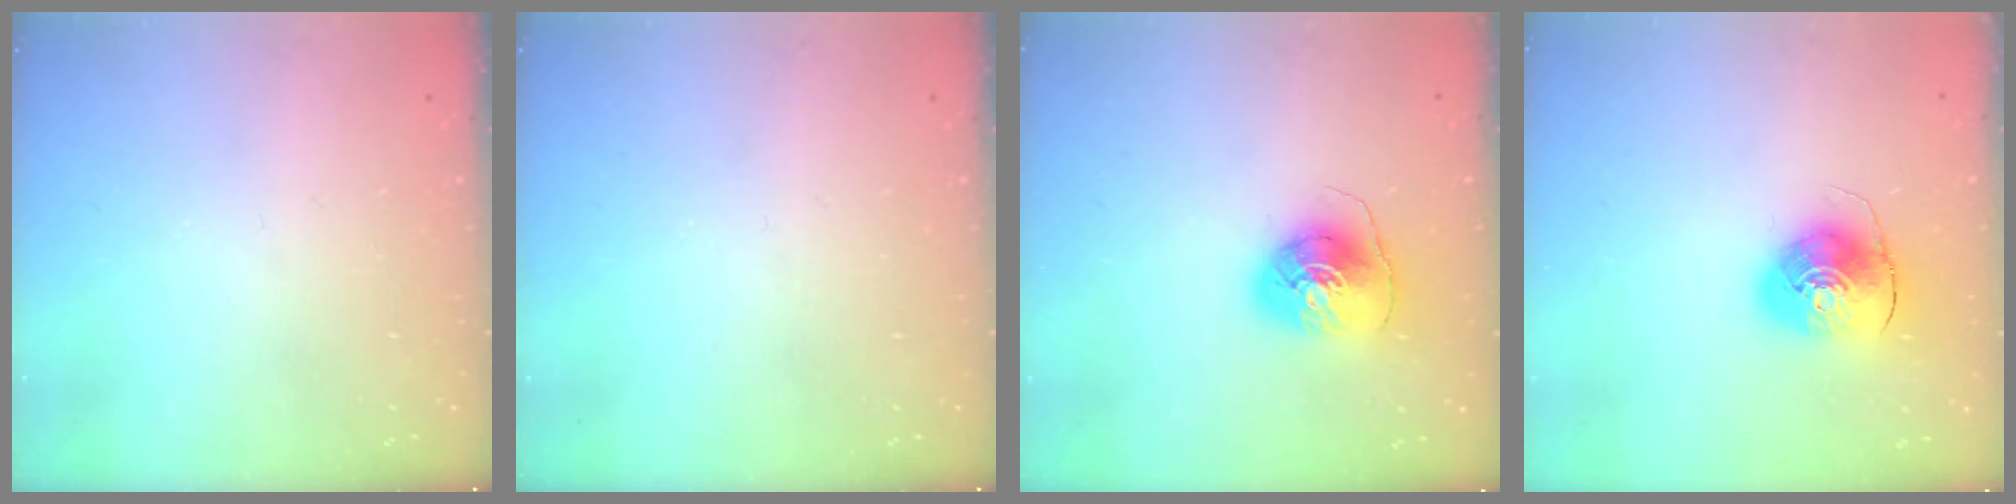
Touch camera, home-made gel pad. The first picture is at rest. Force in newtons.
{"total": 0.0}
{"total": 8.2, "press": 8.1, "slide": 0.8}
{"total": 9.4, "press": 9.2, "slide": 1.5}